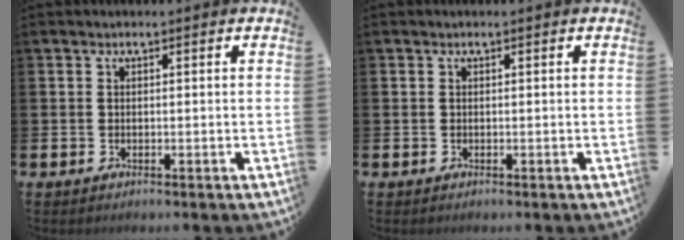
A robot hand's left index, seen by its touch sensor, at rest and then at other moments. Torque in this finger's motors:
{"motor_torque": [0.00, 0.00, 0.00, 0.00]}